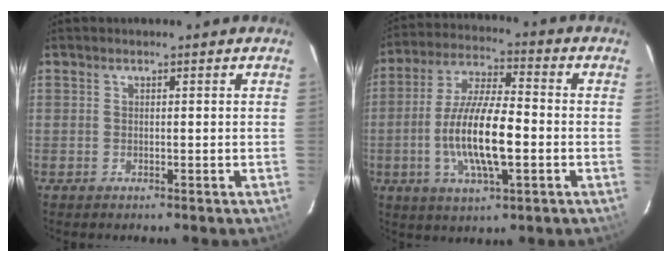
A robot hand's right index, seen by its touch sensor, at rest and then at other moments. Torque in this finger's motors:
{"motor_torque": [1.94, -0.20, 1.06, 0.21]}